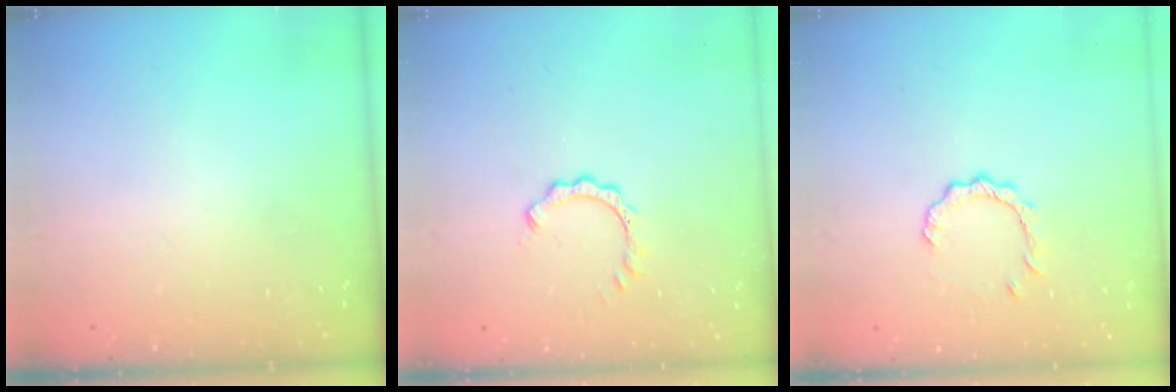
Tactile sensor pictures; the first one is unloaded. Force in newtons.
{"total": 4.0, "press": 4.0, "slide": 0.3}
{"total": 3.8, "press": 3.8, "slide": 0.2}